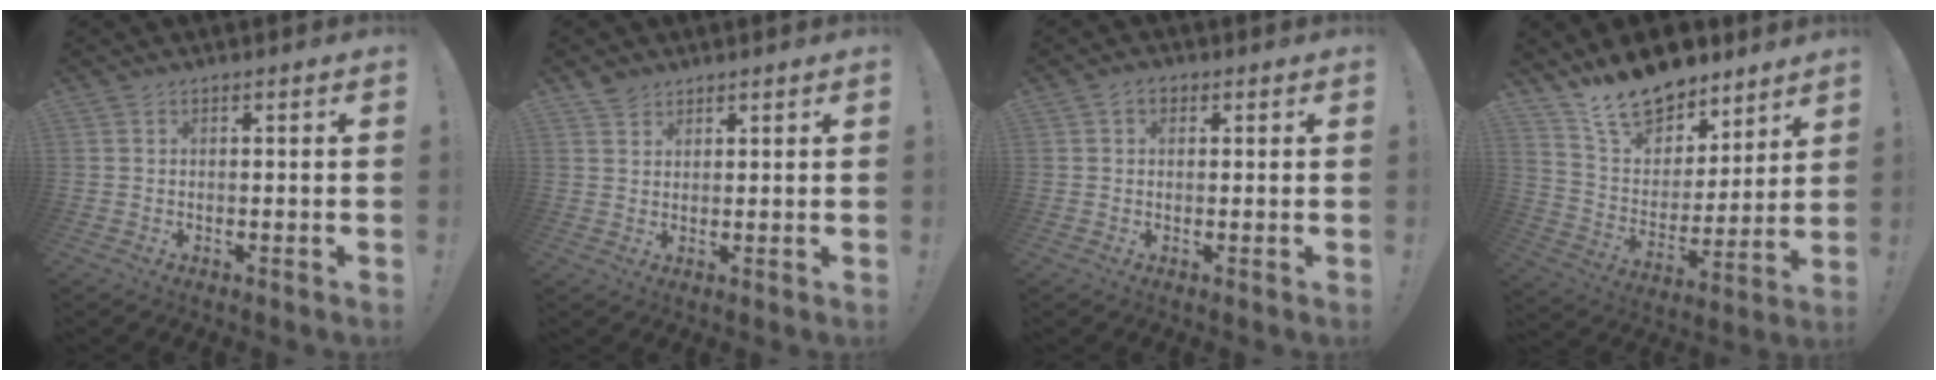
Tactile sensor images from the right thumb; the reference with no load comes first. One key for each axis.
{"total": 3.0, "fx": 2.4, "fy": 1.7, "fz": 0.5, "tx": -0.007, "ty": -0.010, "tz": 0.046}
{"total": 2.5, "fx": 0.9, "fy": 1.8, "fz": 1.4, "tx": -0.019, "ty": 0.000, "tz": 0.014}
{"total": 17.1, "fx": 13.4, "fy": 8.5, "fz": 6.2, "tx": -0.117, "ty": -0.091, "tz": 0.248}